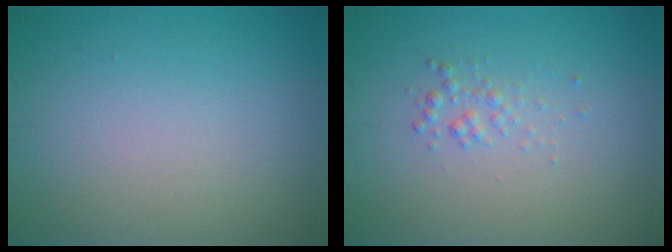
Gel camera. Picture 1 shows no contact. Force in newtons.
{"total": 1.1, "press": 1.1, "slide": 0.1}